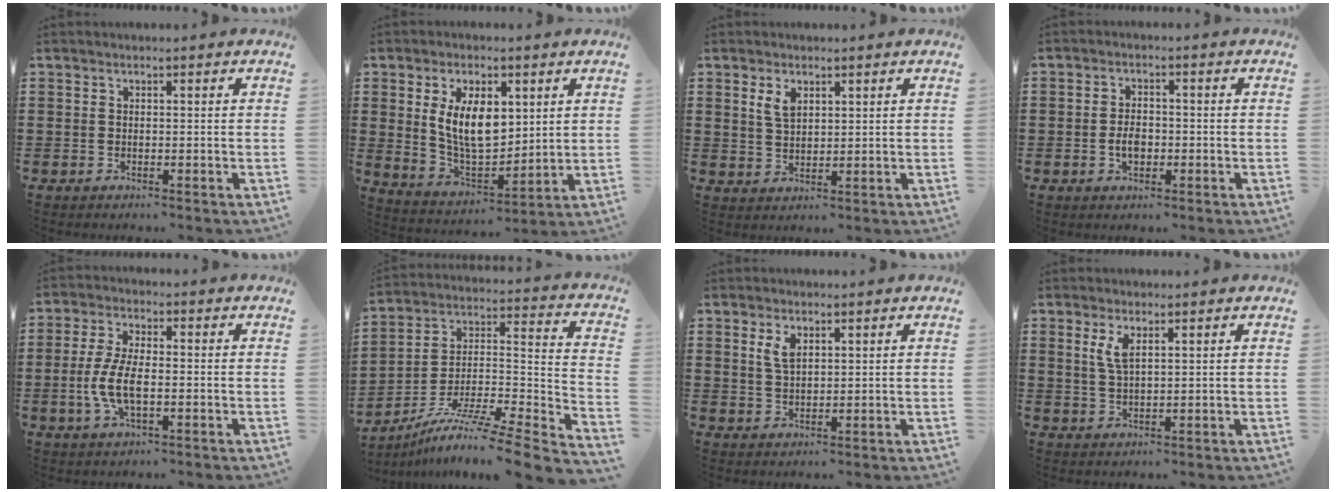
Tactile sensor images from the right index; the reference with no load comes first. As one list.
[{"total": 9.2, "force": [2.1, 5.0, 7.4], "torque": [-0.144, 0.004, 0.036]}, {"total": 3.1, "force": [1.7, 1.6, 2.0], "torque": [-0.046, 0.006, 0.031]}, {"total": 3.0, "force": [-0.8, 1.9, 2.2], "torque": [-0.044, 0.002, -0.015]}, {"total": 6.5, "force": [-1.3, 2.6, 5.8], "torque": [-0.130, -0.004, -0.030]}, {"total": 7.9, "force": [-5.9, 0.3, 5.3], "torque": [-0.093, -0.014, -0.120]}, {"total": 3.1, "force": [1.7, 1.4, 2.3], "torque": [-0.050, 0.005, 0.029]}, {"total": 3.5, "force": [1.7, 1.2, 2.8], "torque": [-0.060, 0.005, 0.030]}]